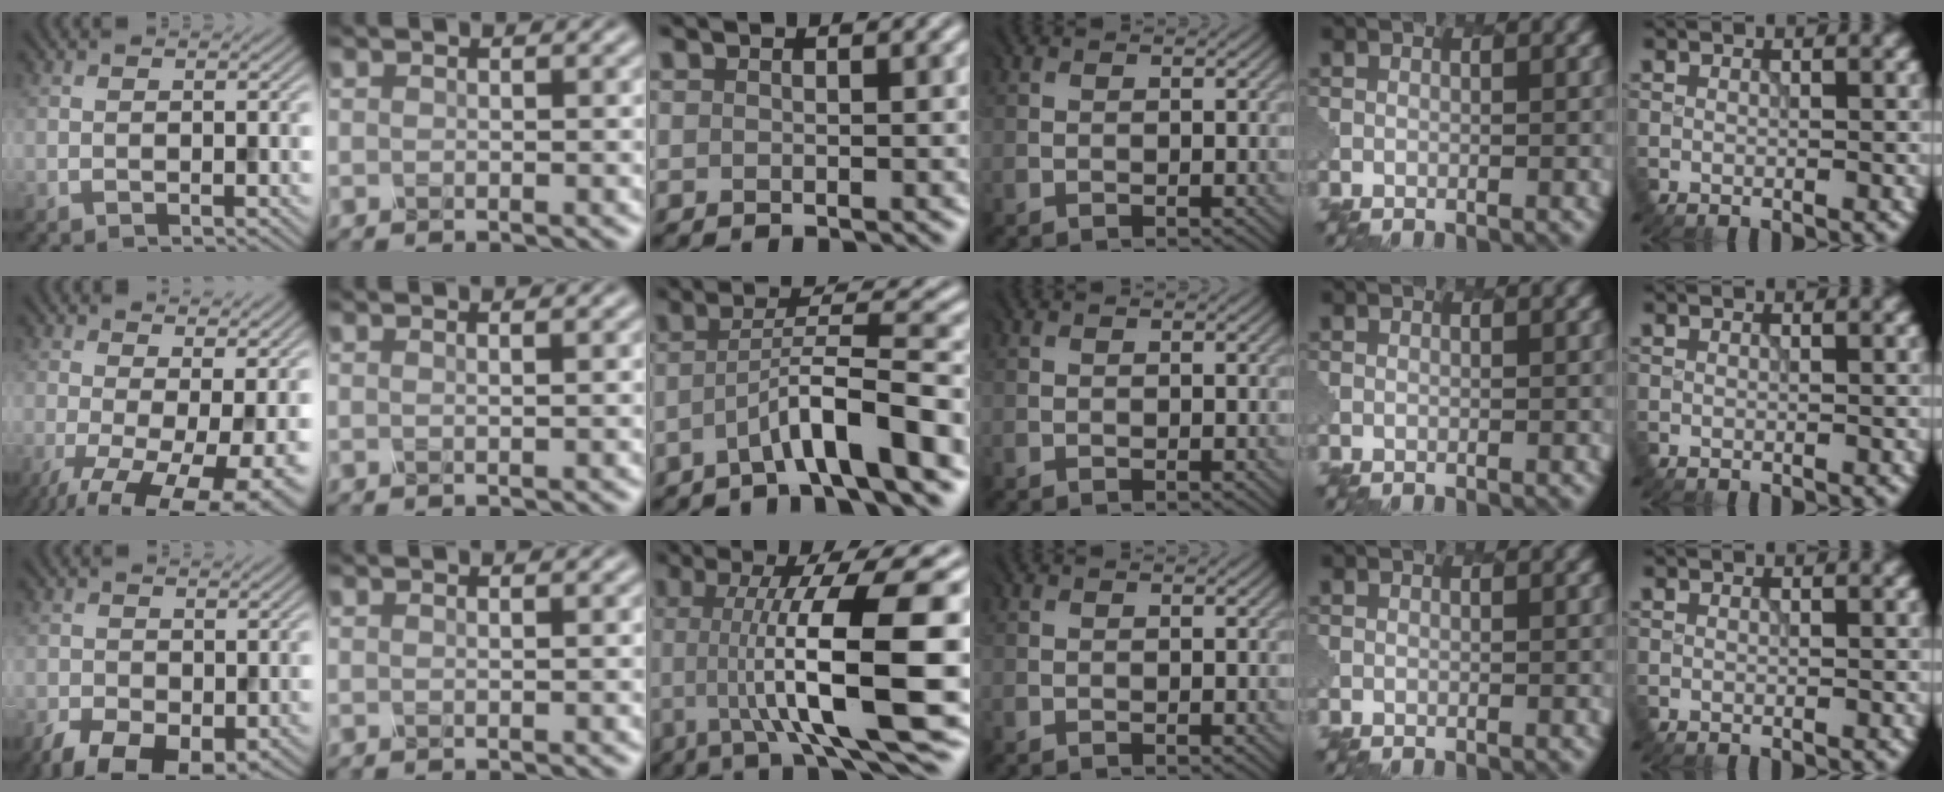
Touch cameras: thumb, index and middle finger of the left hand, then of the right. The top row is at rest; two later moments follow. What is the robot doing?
{"motion": "dispense", "object": "oil cruet"}